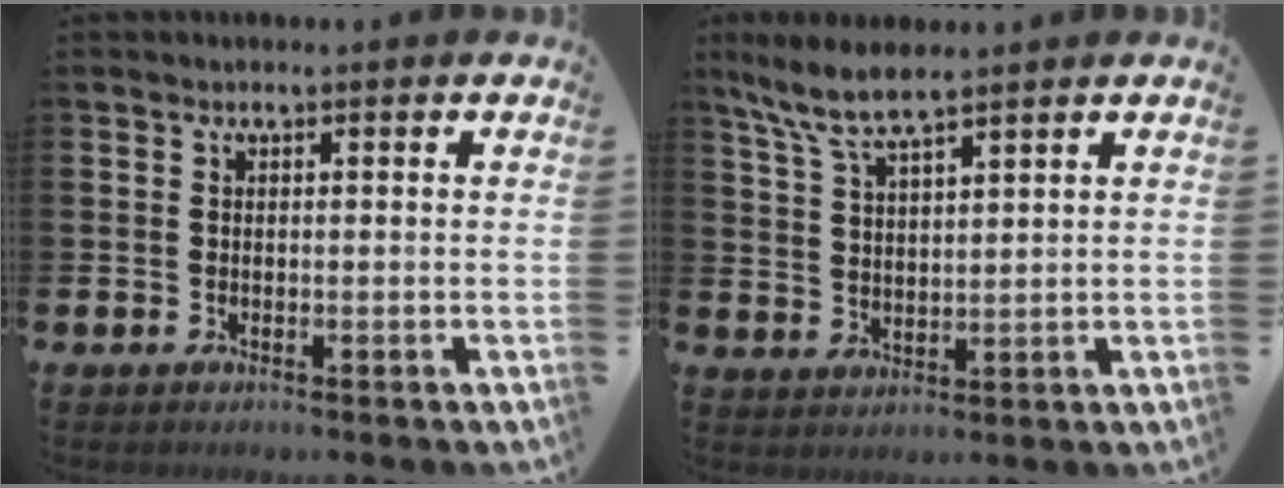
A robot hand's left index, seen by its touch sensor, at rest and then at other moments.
{"total": 6.9, "force": [6.0, 1.0, 3.3], "torque": [-0.086, -0.014, 0.109]}